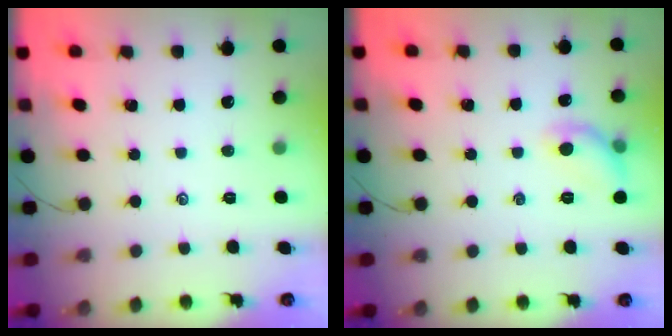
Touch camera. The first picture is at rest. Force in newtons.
{"total": 7.9, "press": 7.8, "slide": 1.4}